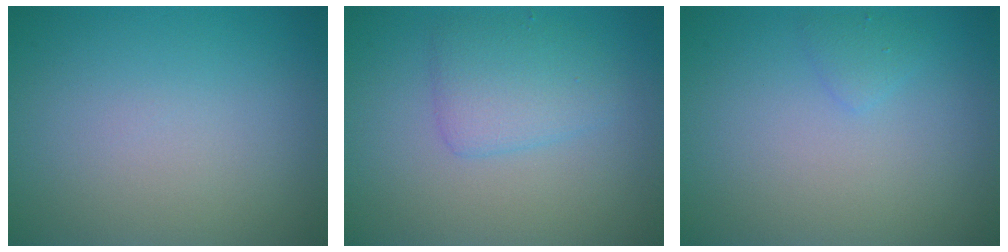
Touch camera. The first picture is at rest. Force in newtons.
{"total": 2.8, "press": 2.8, "slide": 0.1}
{"total": 0.9, "press": 0.9, "slide": 0.0}